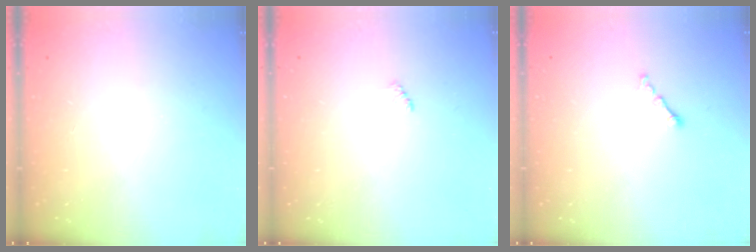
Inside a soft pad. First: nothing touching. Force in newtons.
{"total": 2.3, "press": 2.2, "slide": 0.5}
{"total": 0.8, "press": 0.7, "slide": 0.4}